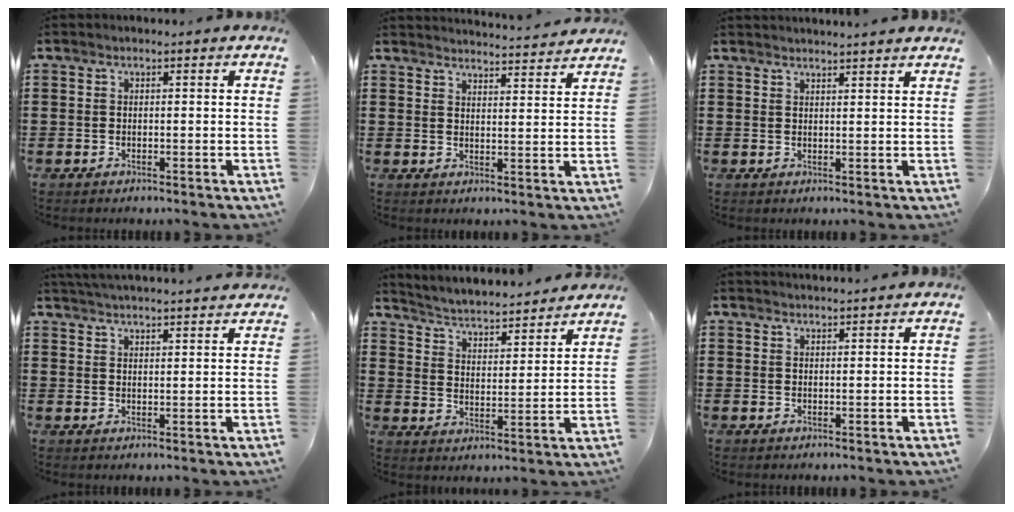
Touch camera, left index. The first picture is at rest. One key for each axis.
{"total": 3.6, "fx": 3.5, "fy": -0.6, "fz": 0.2, "tx": -0.008, "ty": -0.028, "tz": 0.059}
{"total": 2.1, "fx": 2.0, "fy": -0.5, "fz": 0.1, "tx": -0.006, "ty": -0.004, "tz": 0.040}
{"total": 3.6, "fx": 3.5, "fy": -0.5, "fz": 0.3, "tx": -0.016, "ty": -0.015, "tz": 0.064}
{"total": 3.4, "fx": 3.3, "fy": -0.3, "fz": 0.5, "tx": -0.030, "ty": -0.035, "tz": 0.048}
{"total": 1.5, "fx": 1.5, "fy": -0.2, "fz": 0.1, "tx": -0.004, "ty": 0.000, "tz": 0.029}